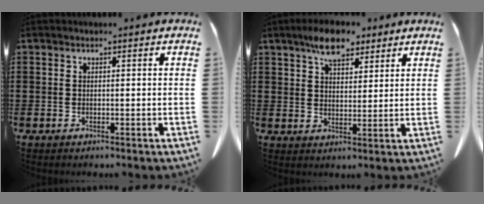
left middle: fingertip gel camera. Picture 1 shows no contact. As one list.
[{"total": 7.0, "force": [5.3, 3.0, 3.6], "torque": [-0.076, -0.004, 0.096]}]